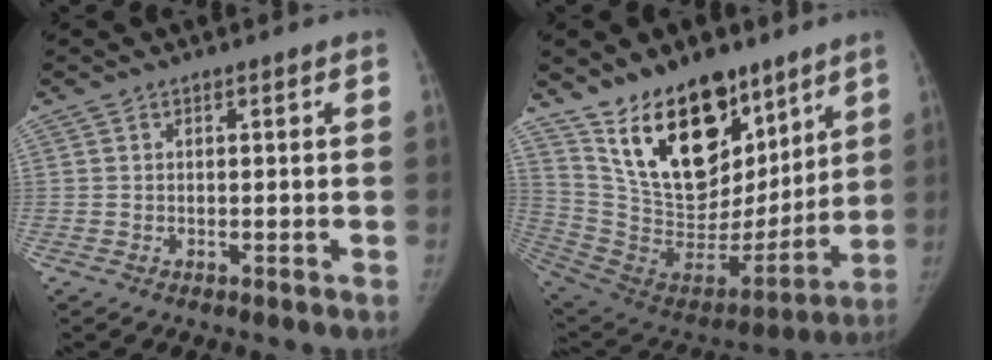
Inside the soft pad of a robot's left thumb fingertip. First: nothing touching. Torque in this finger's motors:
{"motor_torque": [3.06, 0.65, 1.14, -1.63, 0.56]}